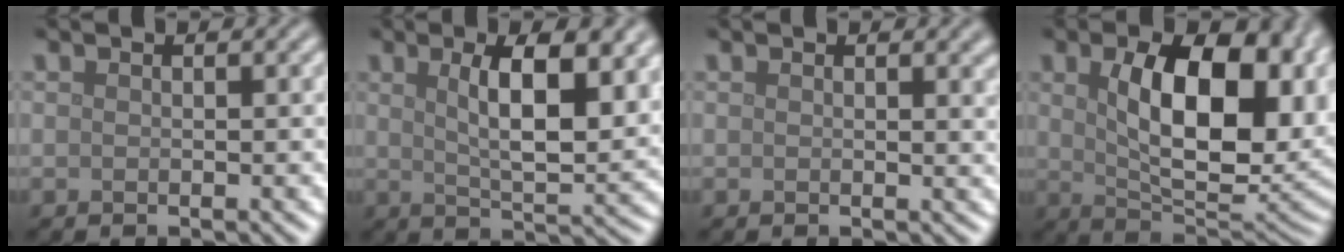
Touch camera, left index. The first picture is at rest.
{"total": 8.6, "force": [2.8, 2.8, 7.7], "torque": [-0.116, 0.001, 0.045]}
{"total": 1.6, "force": [0.8, 0.6, 1.3], "torque": [-0.006, 0.003, 0.010]}
{"total": 12.8, "force": [2.3, 6.6, 10.8], "torque": [-0.154, -0.009, 0.047]}